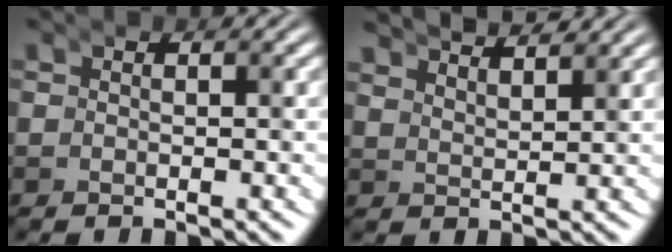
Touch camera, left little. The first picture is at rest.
{"total": 3.2, "force": [3.0, 0.5, 0.9], "torque": [-0.022, 0.003, 0.048]}